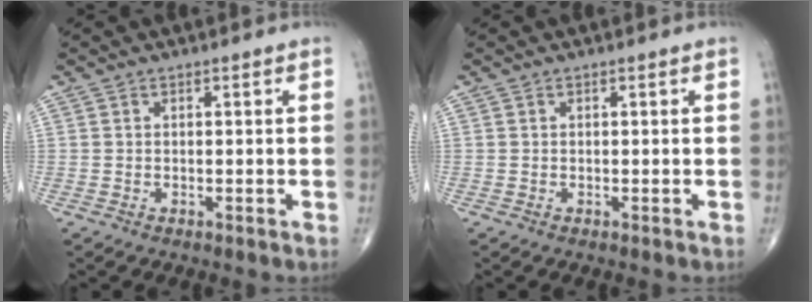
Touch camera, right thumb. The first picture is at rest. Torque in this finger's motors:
{"motor_torque": [0.00, 0.00, 0.01, -0.01, 0.01]}